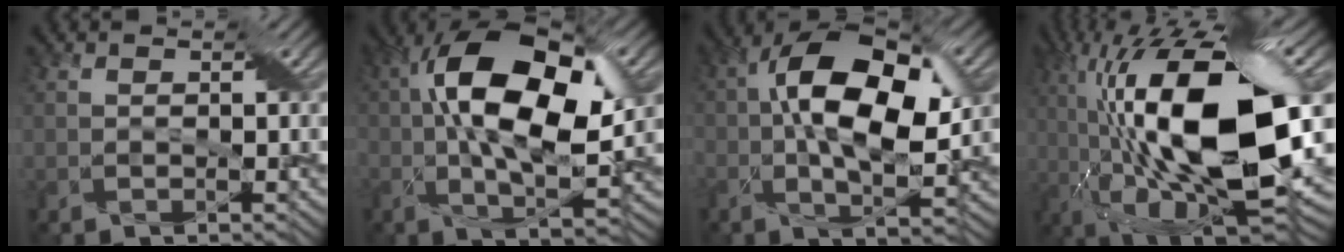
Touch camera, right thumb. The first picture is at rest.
{"total": 15.5, "force": [1.9, 7.6, 13.4], "torque": [-0.238, 0.004, 0.023]}
{"total": 14.2, "force": [1.1, 7.3, 12.0], "torque": [-0.222, 0.002, 0.017]}
{"total": 21.2, "force": [0.8, 8.5, 19.4], "torque": [-0.374, 0.008, 0.002]}